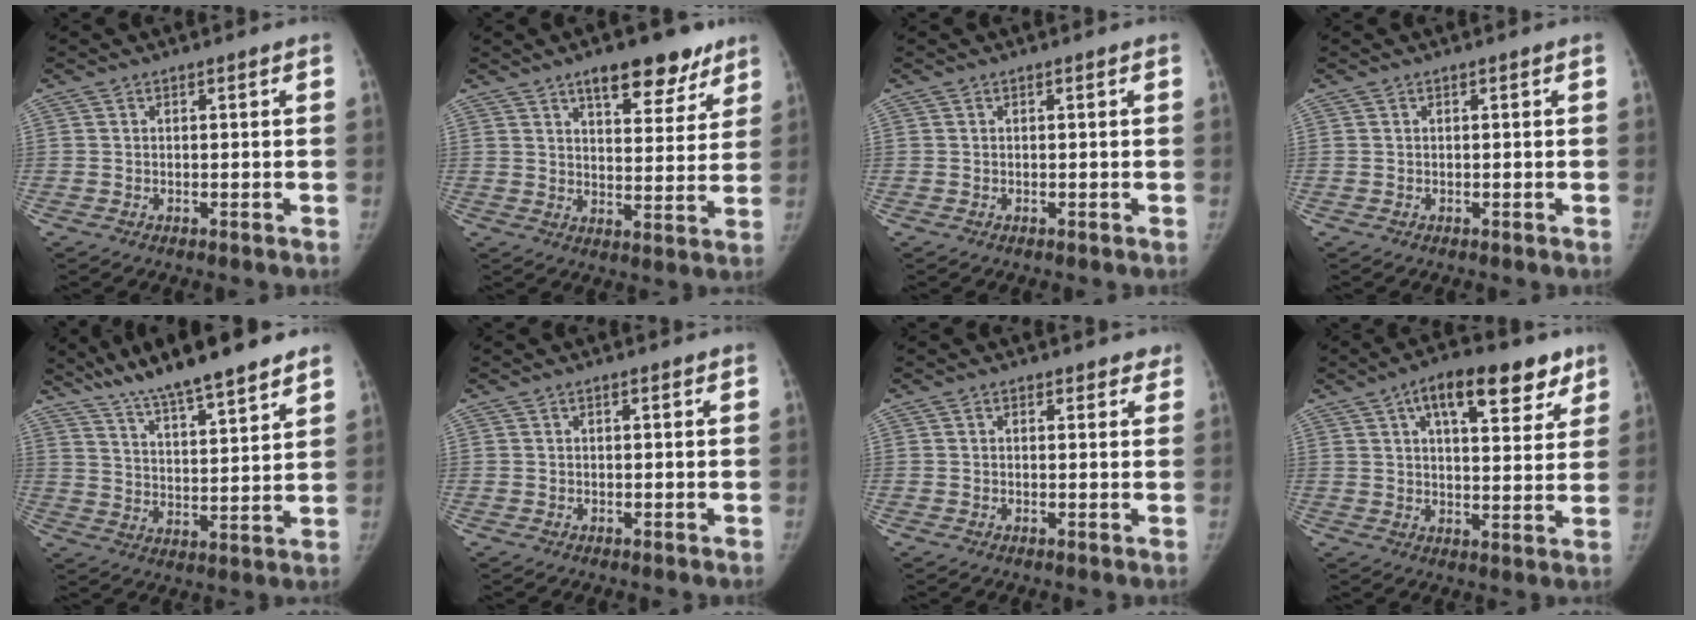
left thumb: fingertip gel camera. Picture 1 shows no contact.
{"total": 12.5, "force": [8.3, 5.5, 7.5], "torque": [-0.056, -0.040, 0.118]}
{"total": 0.0}
{"total": 0.0}
{"total": 17.6, "force": [13.8, 3.0, 10.5], "torque": [-0.147, -0.053, 0.228]}
{"total": 0.5, "force": [0.3, 0.2, 0.4], "torque": [-0.007, -0.001, 0.003]}
{"total": 2.2, "force": [1.5, 1.5, 0.5], "torque": [0.024, -0.004, 0.012]}
{"total": 15.1, "force": [8.4, 6.7, 10.6], "torque": [-0.112, -0.016, 0.120]}